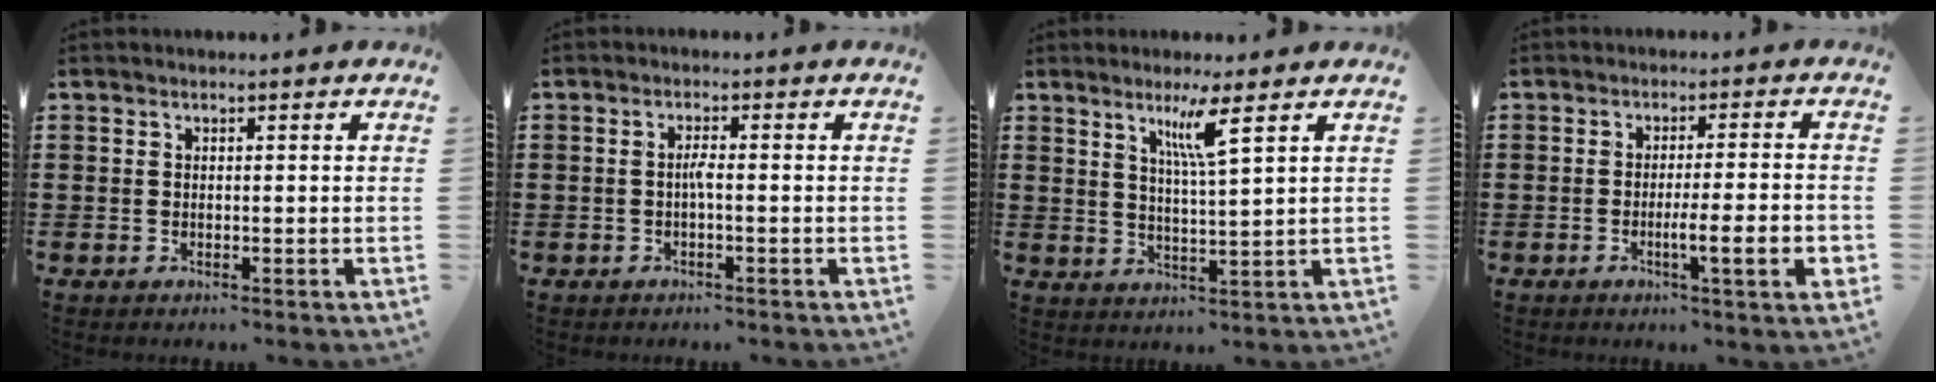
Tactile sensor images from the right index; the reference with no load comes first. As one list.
[{"total": 1.7, "force": [-0.4, 0.2, 1.6], "torque": [-0.034, 0.002, -0.009]}, {"total": 5.2, "force": [3.2, -0.4, 4.2], "torque": [-0.084, -0.006, 0.050]}, {"total": 6.8, "force": [-2.1, 0.3, 6.4], "torque": [-0.102, -0.012, -0.034]}]